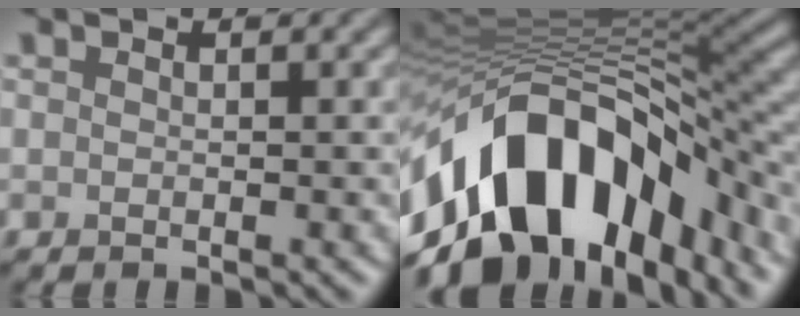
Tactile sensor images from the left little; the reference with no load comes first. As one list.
[{"total": 15.1, "force": [-7.8, 8.1, 10.1], "torque": [-0.171, 0.013, -0.129]}]